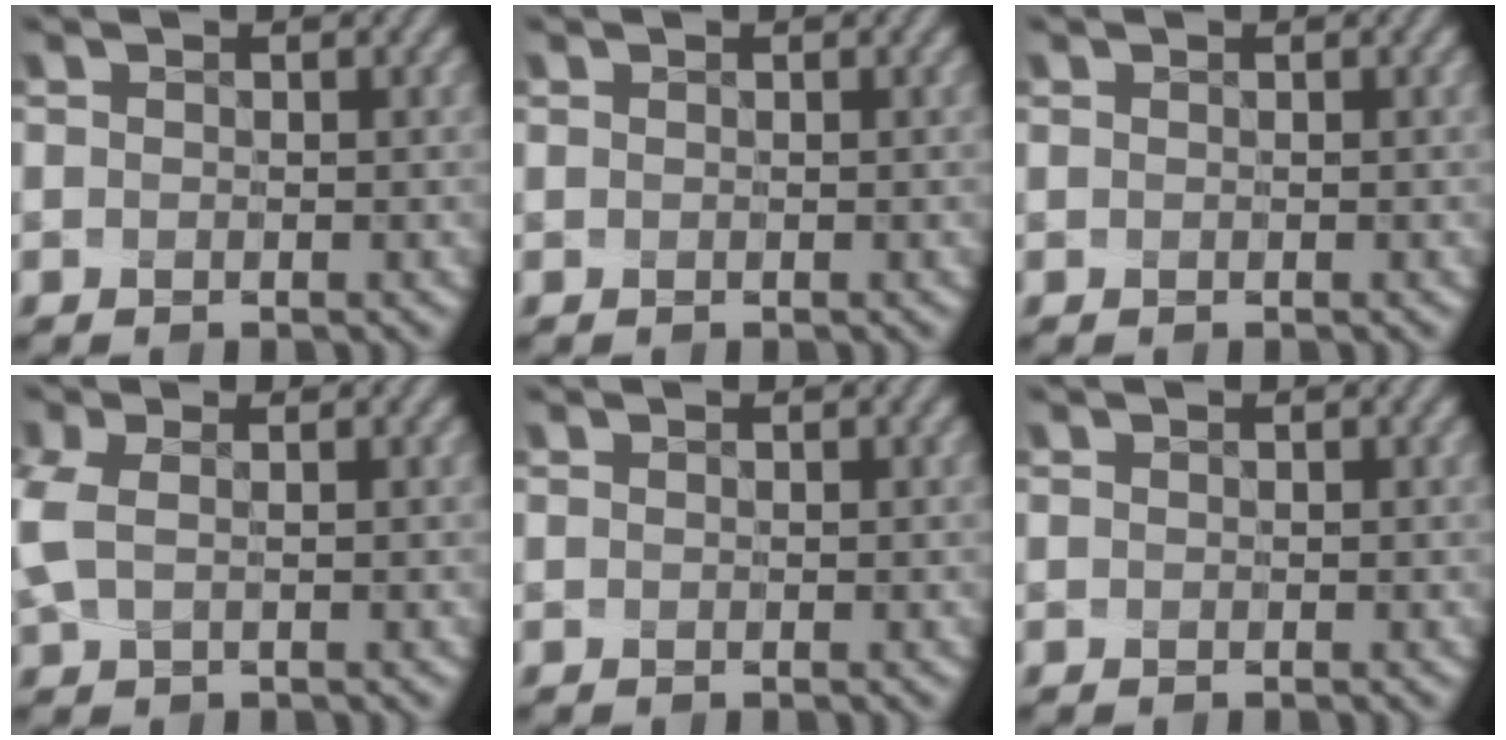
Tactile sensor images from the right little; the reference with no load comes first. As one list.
[{"total": 0.0}, {"total": 0.0}, {"total": 2.4, "force": [-0.2, 1.7, 1.7], "torque": [-0.054, 0.003, -0.008]}, {"total": 0.0}, {"total": 0.0}]